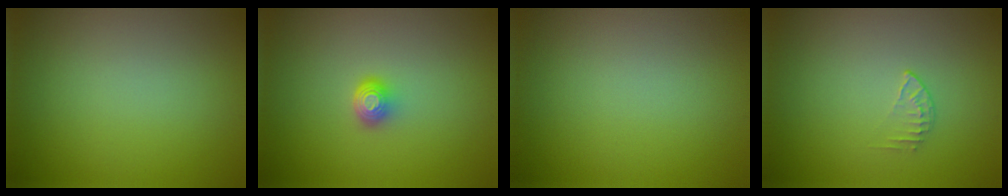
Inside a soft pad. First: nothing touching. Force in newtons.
{"total": 1.6, "press": 1.2, "slide": 1.1}
{"total": 0.0}
{"total": 0.8, "press": 0.6, "slide": 0.6}